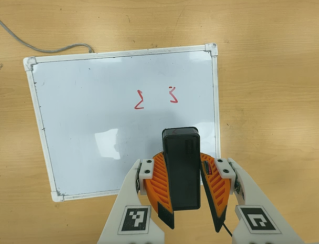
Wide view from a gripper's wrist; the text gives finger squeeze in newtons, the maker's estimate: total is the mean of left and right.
{"total": 9.8, "left": 9.4, "right": 10.2}